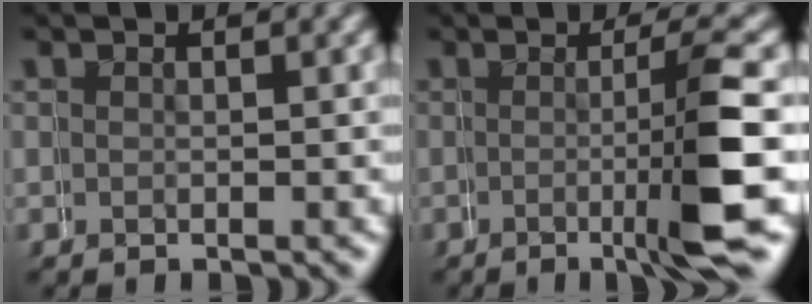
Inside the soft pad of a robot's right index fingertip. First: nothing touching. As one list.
[{"total": 5.1, "force": [-0.6, -1.0, 4.9], "torque": [-0.066, 0.002, -0.008]}]